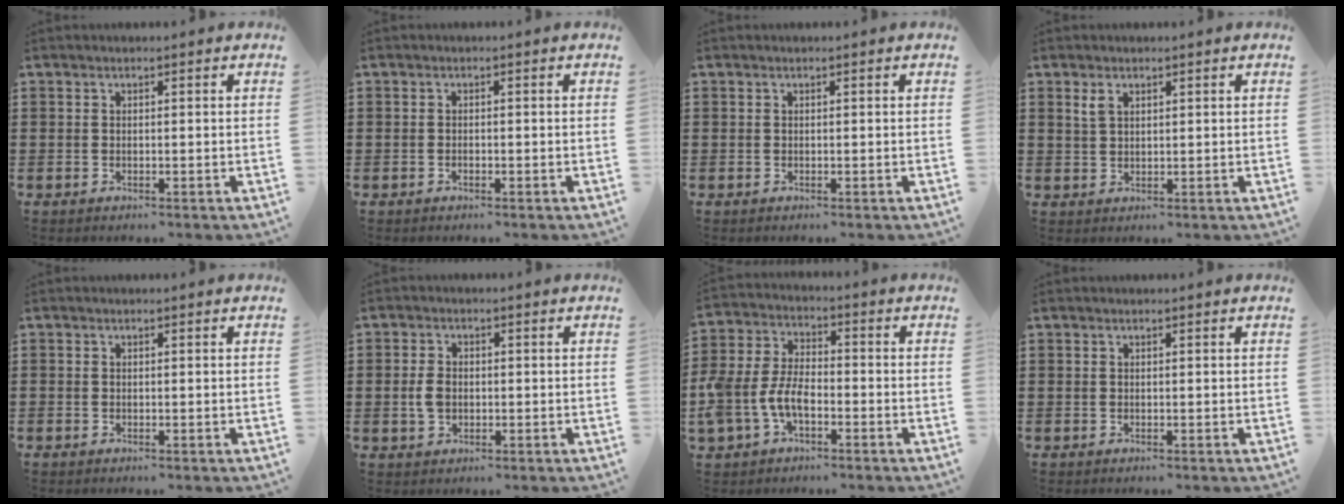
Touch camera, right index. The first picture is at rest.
{"total": 0.5, "force": [-0.3, 0.2, 0.3], "torque": [-0.009, -0.003, -0.005]}
{"total": 0.0}
{"total": 2.1, "force": [1.3, 1.1, 1.2], "torque": [-0.027, 0.004, 0.025]}
{"total": 0.0}
{"total": 3.1, "force": [-0.4, 2.1, 2.3], "torque": [-0.054, 0.001, -0.009]}
{"total": 6.8, "force": [-2.8, 4.1, 4.6], "torque": [-0.132, -0.001, -0.064]}
{"total": 0.0}